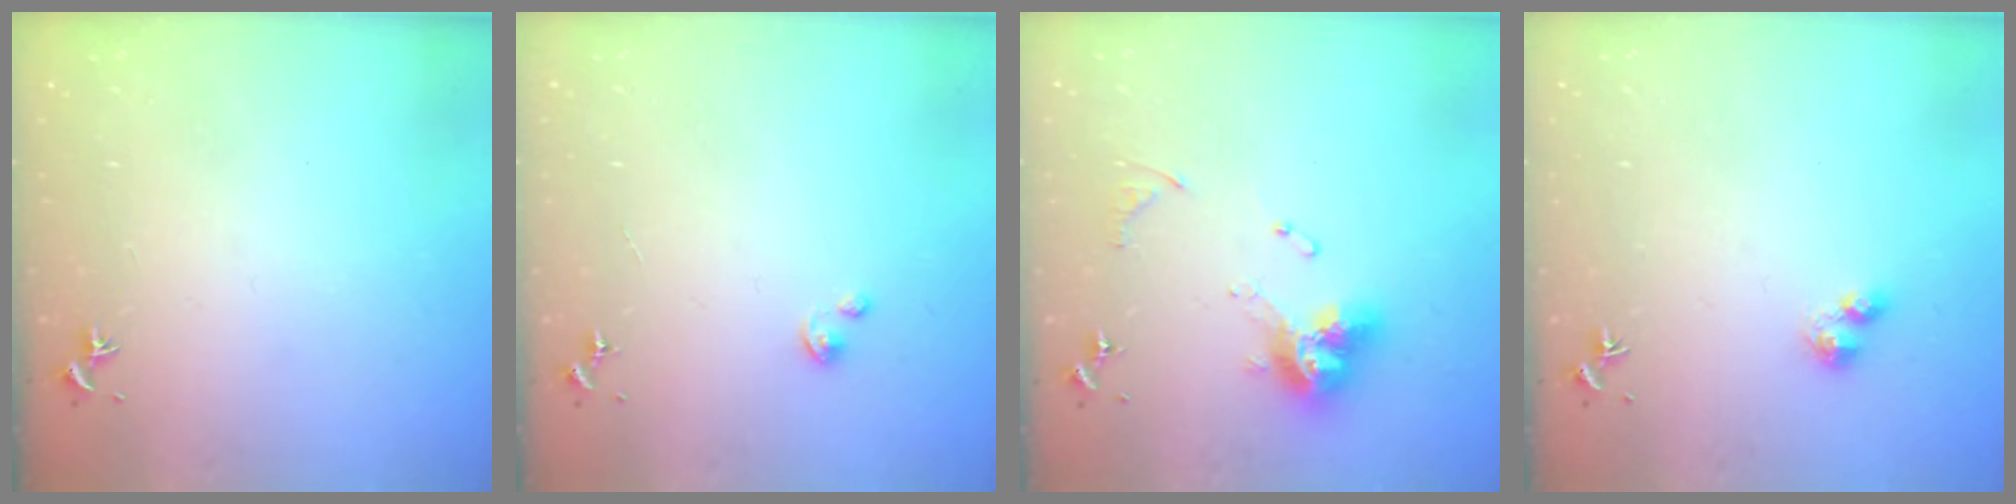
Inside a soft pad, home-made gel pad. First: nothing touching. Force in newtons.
{"total": 1.8, "press": 1.8, "slide": 0.2}
{"total": 12.9, "press": 12.8, "slide": 1.2}
{"total": 3.7, "press": 3.7, "slide": 0.6}